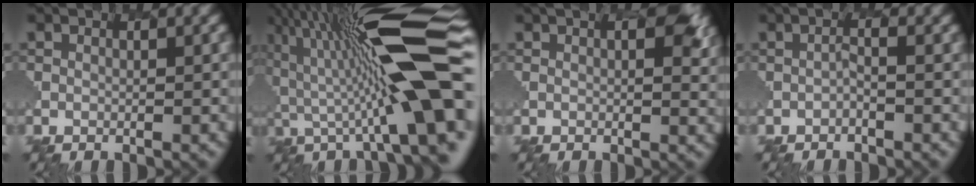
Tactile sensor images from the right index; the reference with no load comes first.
{"total": 11.4, "force": [1.3, 1.3, 11.3], "torque": [-0.202, 0.032, -0.011]}
{"total": 1.6, "force": [1.6, -0.2, -0.1], "torque": [-0.001, 0.019, 0.000]}
{"total": 1.3, "force": [-0.7, -0.4, -1.0], "torque": [-0.021, 0.004, -0.033]}